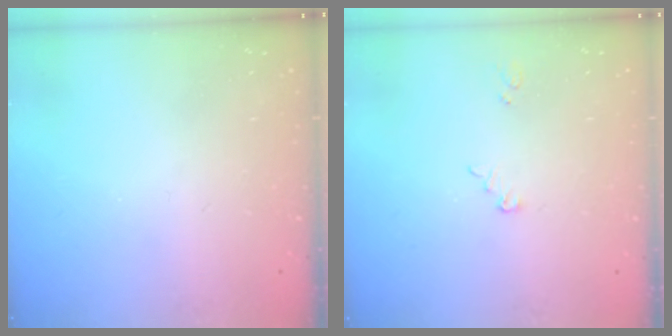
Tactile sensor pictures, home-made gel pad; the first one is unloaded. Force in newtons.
{"total": 2.5, "press": 2.5, "slide": 0.2}